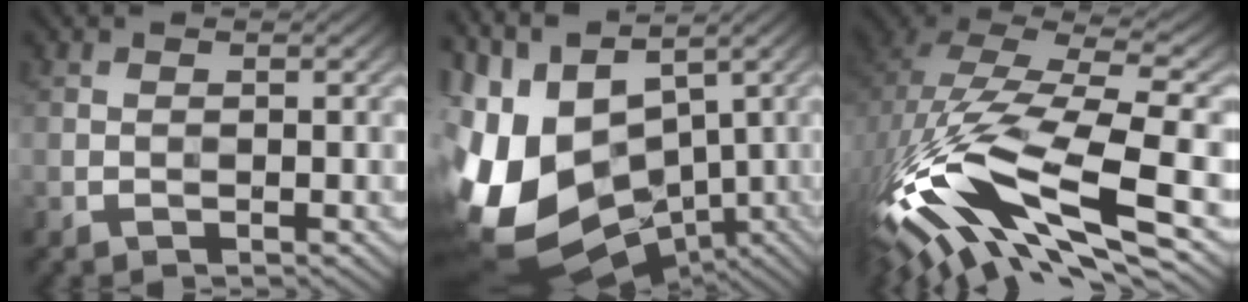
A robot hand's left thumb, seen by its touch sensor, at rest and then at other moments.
{"total": 16.3, "force": [-1.2, 10.2, 12.6], "torque": [-0.275, -0.026, 0.018]}
{"total": 17.6, "force": [-5.4, 6.8, 15.3], "torque": [-0.336, -0.006, -0.100]}